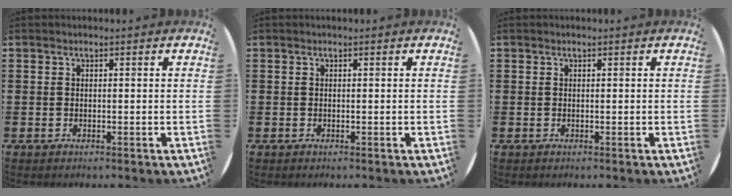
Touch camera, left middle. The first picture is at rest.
{"total": 0.0}
{"total": 0.0}